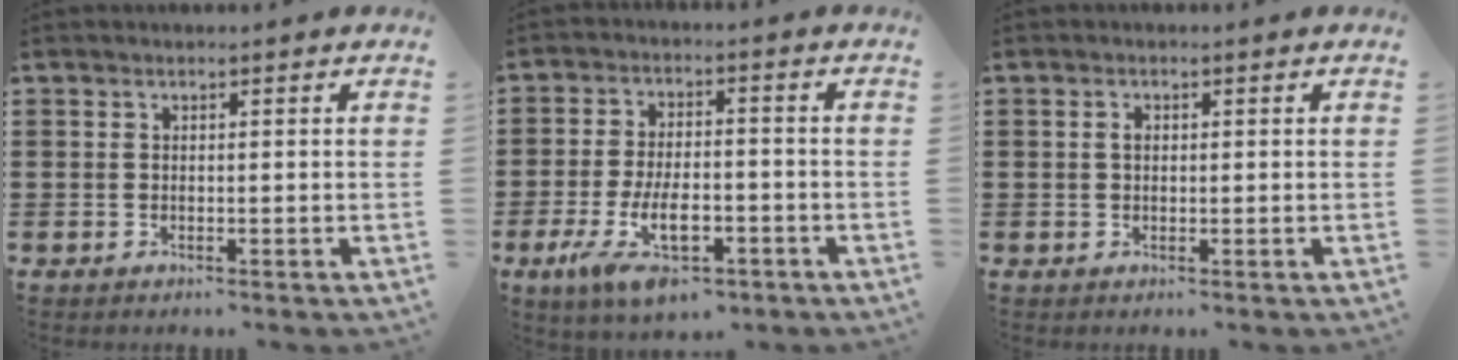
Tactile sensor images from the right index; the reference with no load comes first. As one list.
[{"total": 9.9, "force": [-4.7, 4.0, 7.8], "torque": [-0.155, -0.003, -0.085]}, {"total": 1.2, "force": [0.2, 0.8, 0.9], "torque": [-0.020, 0.005, 0.002]}]